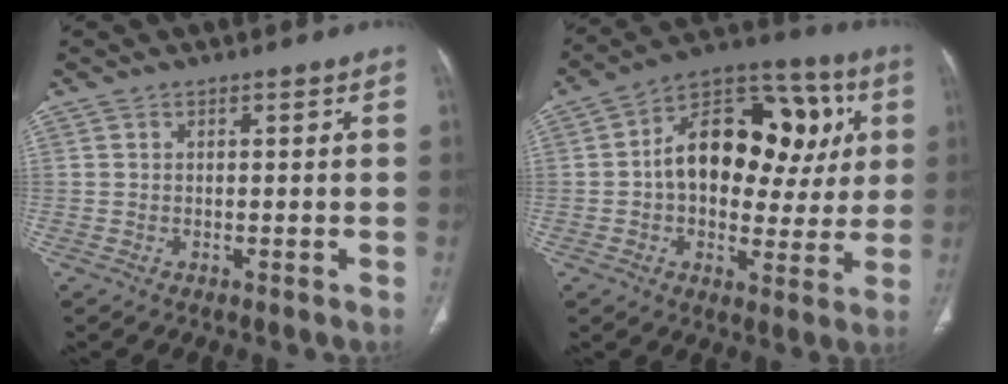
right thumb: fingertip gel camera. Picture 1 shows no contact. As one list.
[{"total": 21.6, "force": [3.2, 13.8, 16.3], "torque": [-0.196, 0.030, 0.043]}]